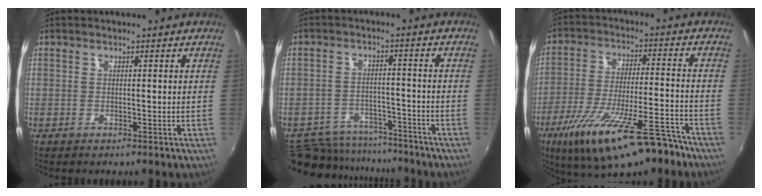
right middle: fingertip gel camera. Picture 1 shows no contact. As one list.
[{"total": 14.6, "force": [-12.6, 5.9, 4.4], "torque": [-0.110, 0.012, -0.175]}, {"total": 20.2, "force": [-13.6, 5.6, 13.9], "torque": [-0.251, -0.043, -0.214]}]